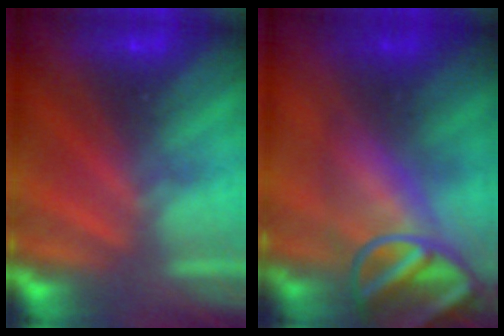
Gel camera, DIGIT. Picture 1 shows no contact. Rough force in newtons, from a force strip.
{"total": 6.7}